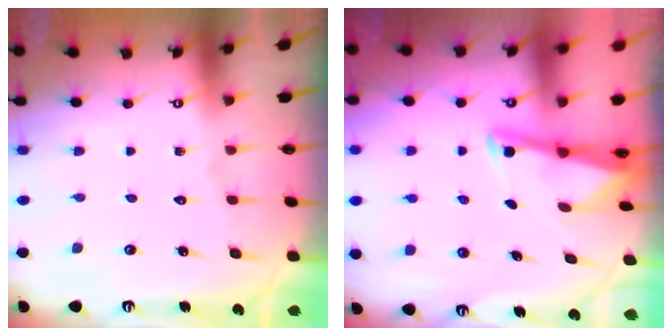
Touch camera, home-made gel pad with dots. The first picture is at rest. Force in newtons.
{"total": 3.1, "press": 3.1, "slide": 0.3}